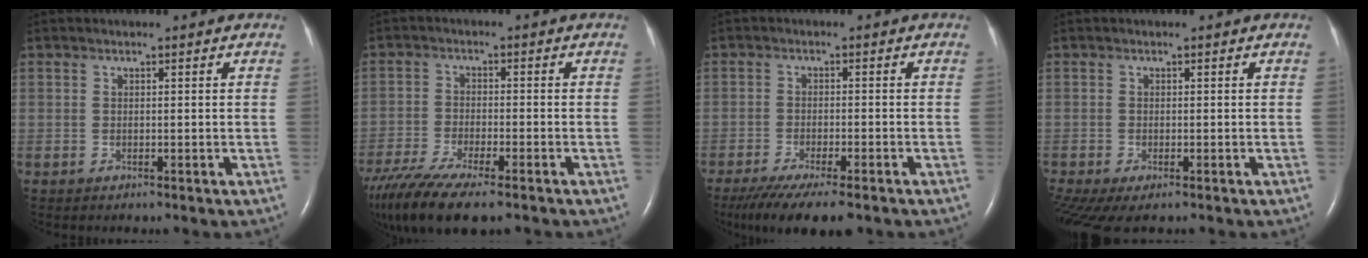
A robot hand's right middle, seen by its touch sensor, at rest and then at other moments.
{"total": 14.5, "force": [-10.9, 3.1, 9.0], "torque": [-0.197, -0.030, -0.183]}
{"total": 11.2, "force": [-8.5, 2.1, 7.0], "torque": [-0.113, -0.022, -0.133]}
{"total": 5.8, "force": [-3.8, 2.2, 3.8], "torque": [-0.081, -0.014, -0.063]}